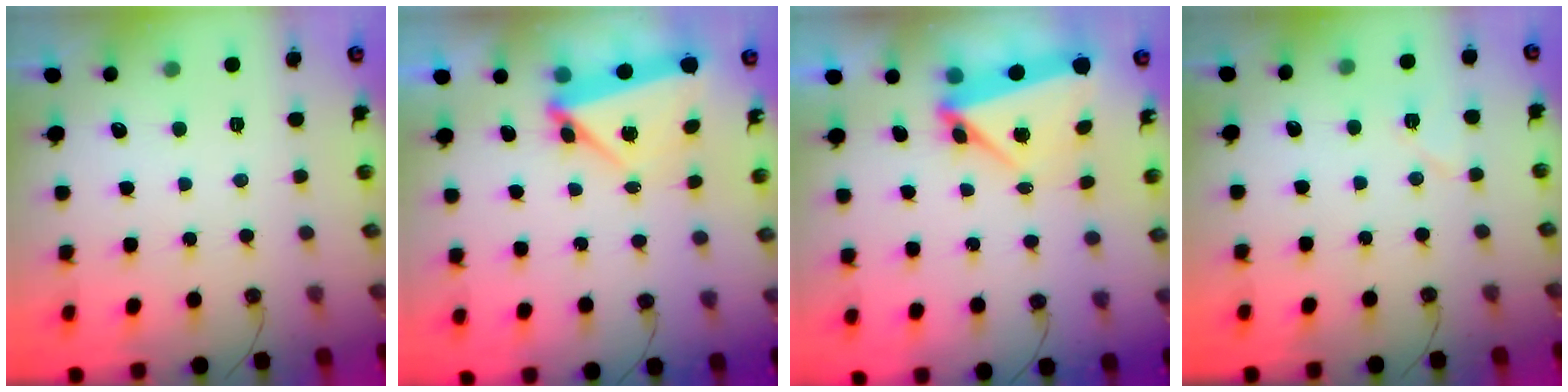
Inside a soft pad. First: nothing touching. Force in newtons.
{"total": 7.3, "press": 4.7, "slide": 5.6}
{"total": 7.7, "press": 4.8, "slide": 6.1}
{"total": 7.4, "press": 6.0, "slide": 4.2}